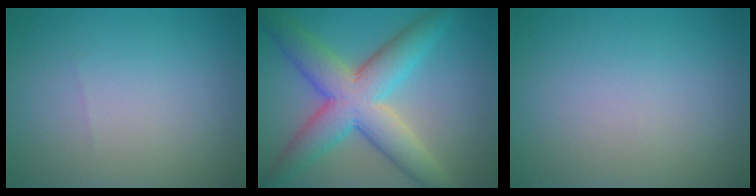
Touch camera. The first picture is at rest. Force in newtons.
{"total": 8.7, "press": 8.7, "slide": 0.4}
{"total": 0.0}